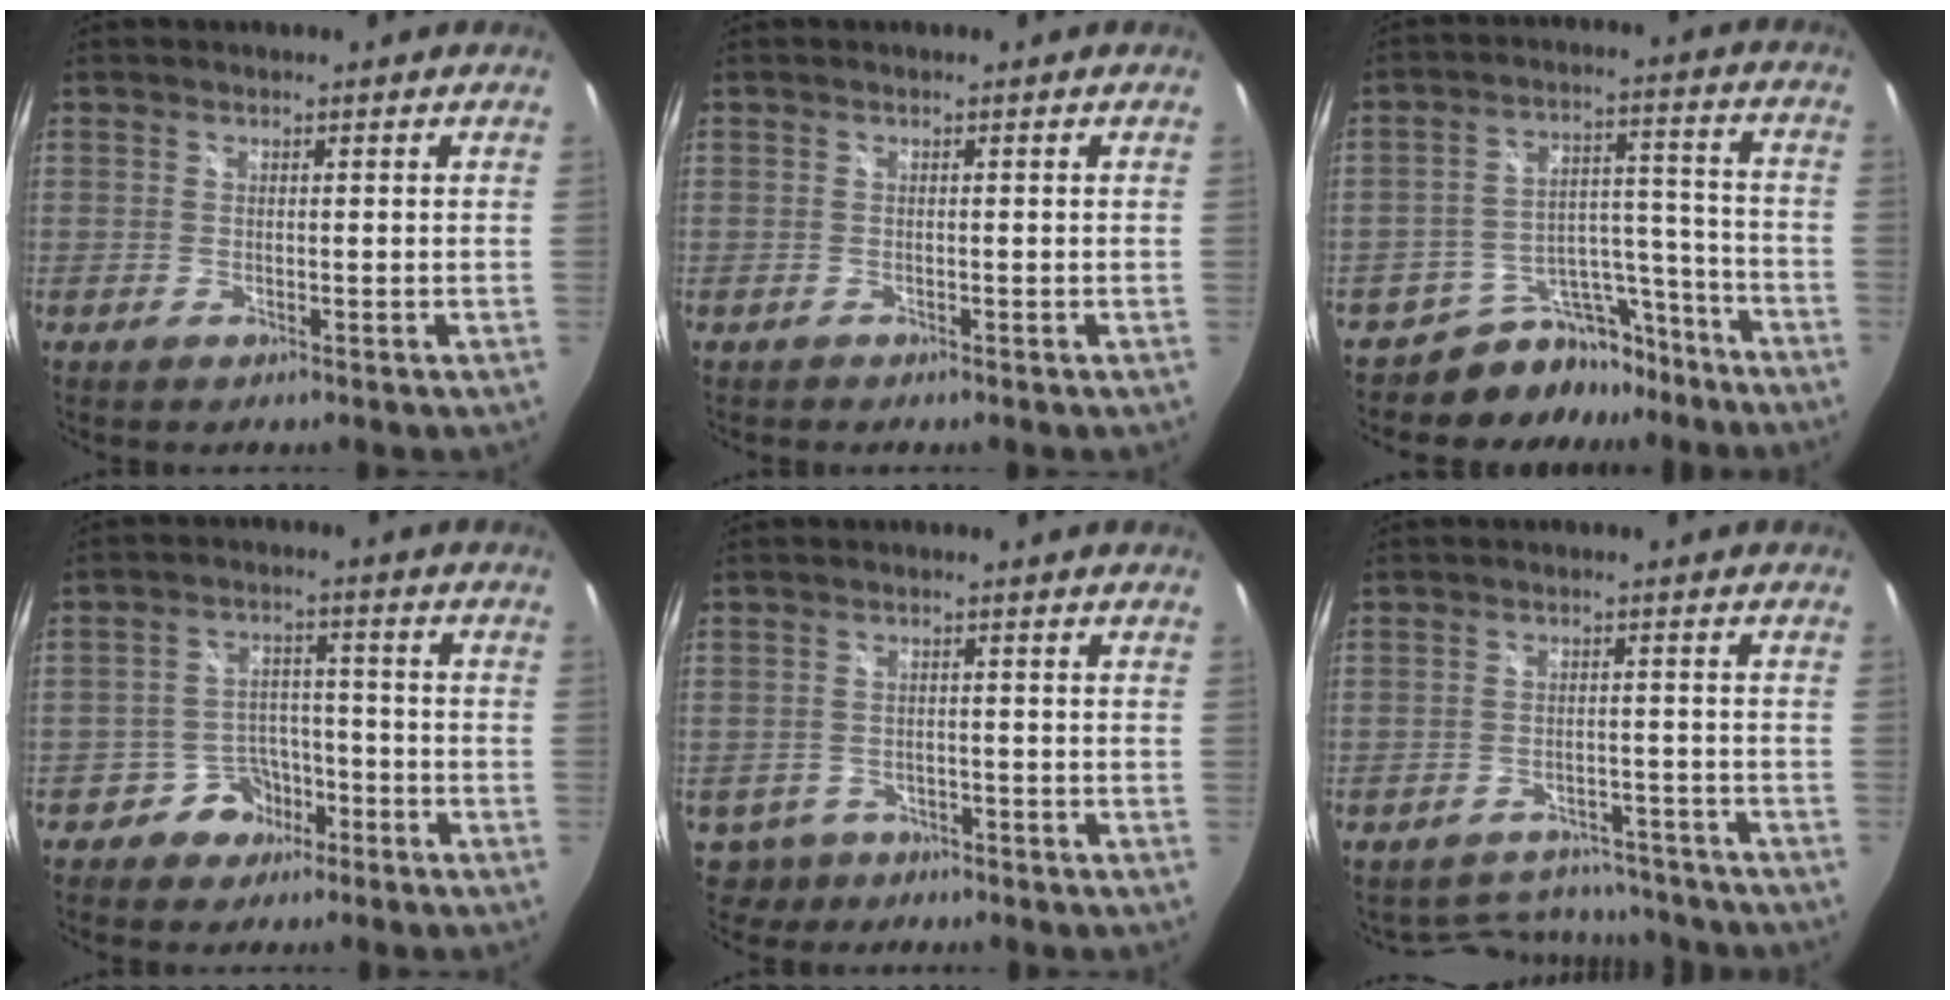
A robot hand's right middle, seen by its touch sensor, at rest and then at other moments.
{"total": 0.0}
{"total": 11.2, "force": [-10.0, 5.0, 1.1], "torque": [-0.017, 0.054, -0.148]}
{"total": 6.1, "force": [-4.0, 4.5, 1.1], "torque": [-0.027, 0.023, -0.058]}
{"total": 4.8, "force": [-3.1, 3.6, 0.6], "torque": [-0.026, 0.001, -0.046]}
{"total": 11.5, "force": [-10.2, 4.9, 2.1], "torque": [-0.052, 0.022, -0.124]}